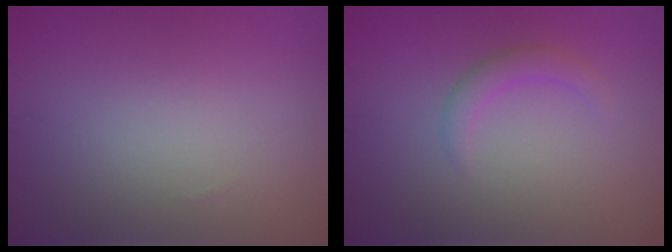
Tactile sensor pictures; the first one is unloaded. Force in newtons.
{"total": 1.8, "press": 1.8, "slide": 0.1}